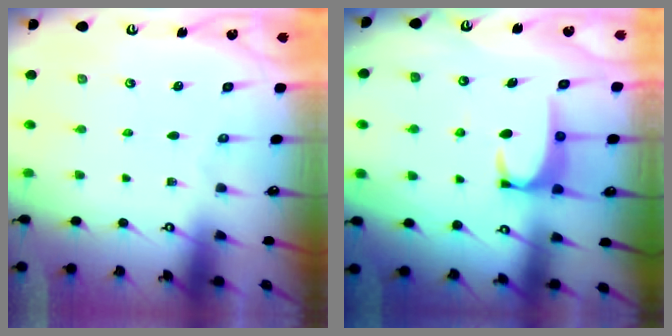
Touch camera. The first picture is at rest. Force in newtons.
{"total": 2.8, "press": 2.7, "slide": 0.5}